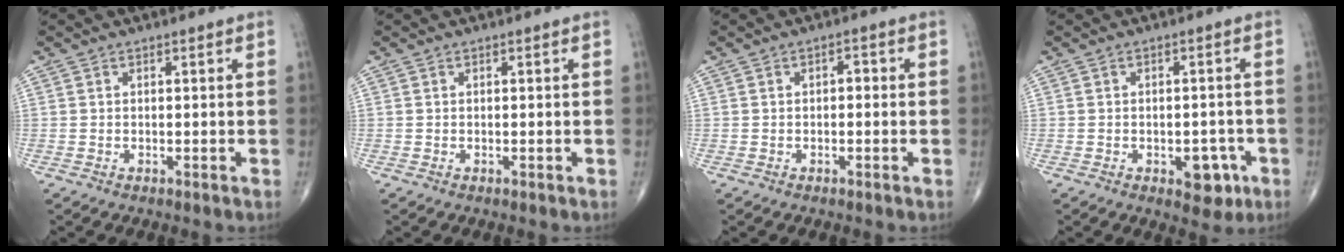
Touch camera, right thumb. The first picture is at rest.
{"total": 0.0}
{"total": 1.5, "force": [-0.1, 0.9, 1.2], "torque": [-0.012, 0.006, -0.005]}
{"total": 5.6, "force": [-2.4, 3.3, 3.9], "torque": [-0.018, 0.009, -0.026]}